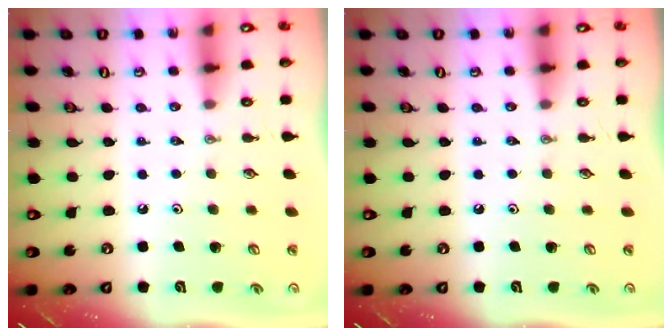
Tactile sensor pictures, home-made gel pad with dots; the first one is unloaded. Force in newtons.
{"total": 0.0}